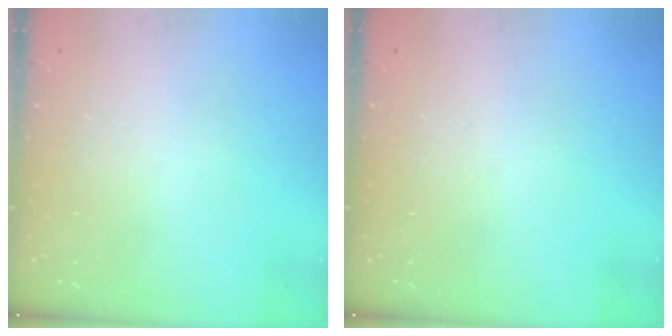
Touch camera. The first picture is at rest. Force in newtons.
{"total": 1.1, "press": 1.1, "slide": 0.3}